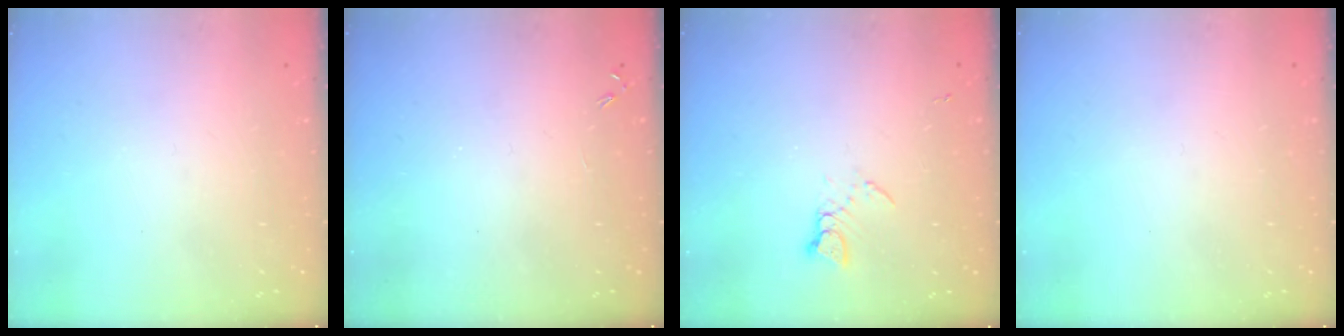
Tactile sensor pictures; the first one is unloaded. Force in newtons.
{"total": 0.0}
{"total": 4.4, "press": 4.3, "slide": 0.7}
{"total": 0.0}